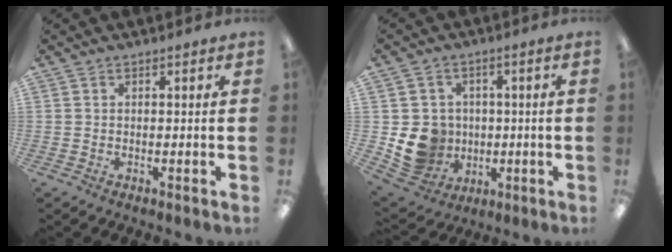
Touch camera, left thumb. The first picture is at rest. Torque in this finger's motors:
{"motor_torque": [-0.37, 1.03, 0.25, -0.25, 0.04]}